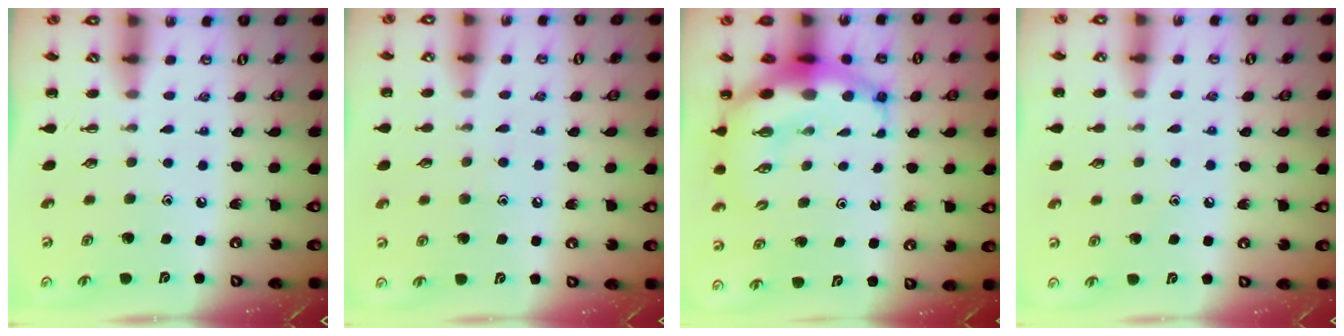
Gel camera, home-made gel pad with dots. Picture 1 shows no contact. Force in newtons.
{"total": 6.3, "press": 6.1, "slide": 1.7}
{"total": 9.7, "press": 9.5, "slide": 2.2}
{"total": 5.1, "press": 4.8, "slide": 1.8}